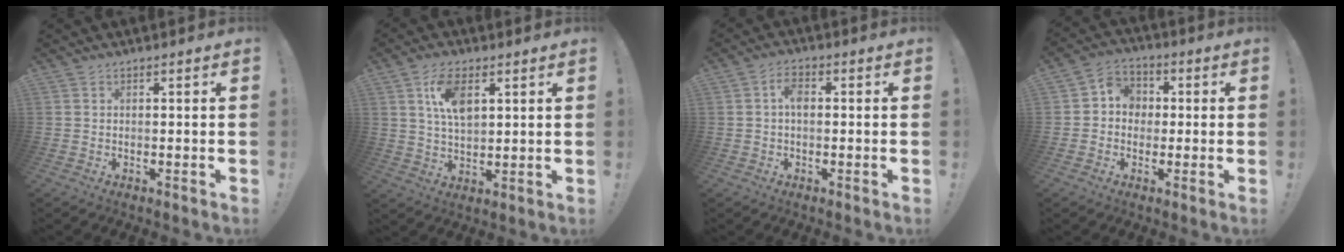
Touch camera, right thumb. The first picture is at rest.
{"total": 6.8, "force": [2.1, 3.4, 5.5], "torque": [-0.097, 0.003, 0.037]}
{"total": 4.0, "force": [0.4, 2.3, 3.3], "torque": [-0.059, 0.008, 0.005]}
{"total": 6.6, "force": [-0.7, 6.1, 2.3], "torque": [-0.034, 0.018, -0.009]}